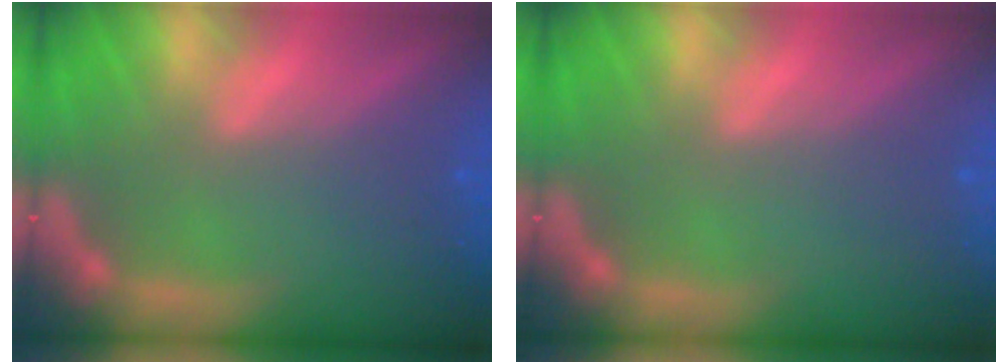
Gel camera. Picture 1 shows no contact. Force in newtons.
{"total": 0.0}